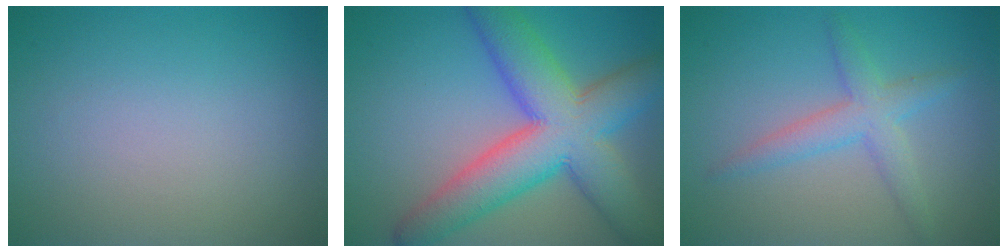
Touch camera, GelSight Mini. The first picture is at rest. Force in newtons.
{"total": 10.5, "press": 10.5, "slide": 0.4}
{"total": 3.2, "press": 3.2, "slide": 0.0}